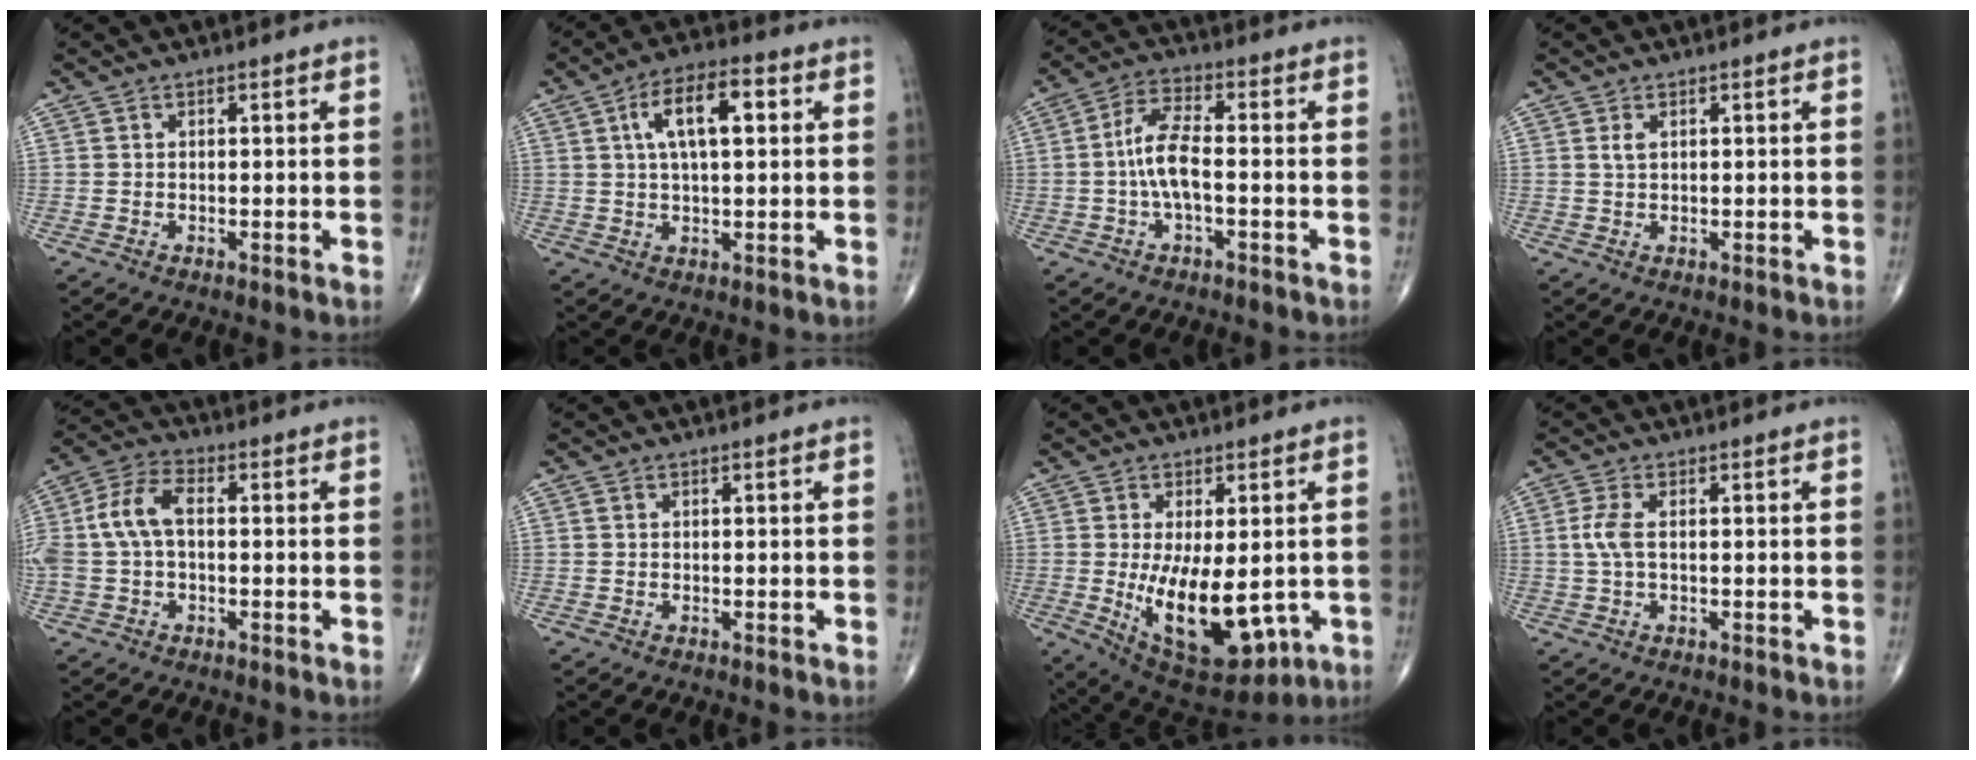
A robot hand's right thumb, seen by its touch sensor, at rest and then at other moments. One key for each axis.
{"total": 10.4, "fx": 2.7, "fy": 4.3, "fz": 9.1, "tx": -0.150, "ty": 0.015, "tz": 0.041}
{"total": 7.3, "fx": -1.1, "fy": 2.4, "fz": 6.8, "tx": -0.148, "ty": 0.022, "tz": -0.027}
{"total": 1.3, "fx": 0.5, "fy": 0.6, "fz": 1.0, "tx": -0.023, "ty": 0.004, "tz": 0.013}
{"total": 9.6, "fx": 0.3, "fy": 5.6, "fz": 7.8, "tx": -0.180, "ty": 0.033, "tz": 0.003}
{"total": 0.0}
{"total": 16.1, "fx": -2.4, "fy": 7.6, "fz": 14.0, "tx": -0.211, "ty": -0.024, "tz": -0.009}
{"total": 3.2, "fx": 0.2, "fy": 1.2, "fz": 3.0, "tx": -0.085, "ty": 0.003, "tz": 0.002}